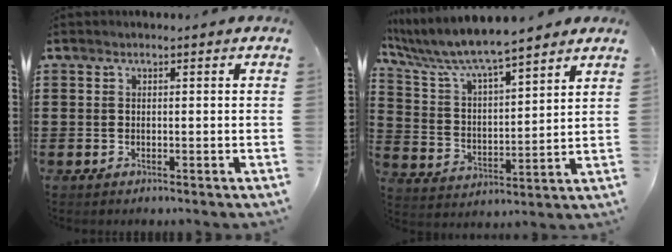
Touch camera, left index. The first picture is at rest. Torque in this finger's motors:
{"motor_torque": [2.14, 0.00, 1.05, 0.21]}